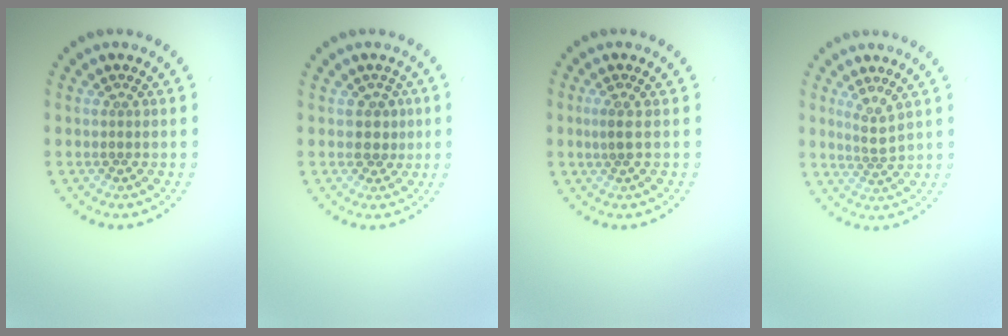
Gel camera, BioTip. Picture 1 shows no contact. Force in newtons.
{"total": 1.9, "press": 1.5, "slide": 1.1}
{"total": 1.3, "press": 1.0, "slide": 0.8}
{"total": 2.0, "press": 1.5, "slide": 1.3}